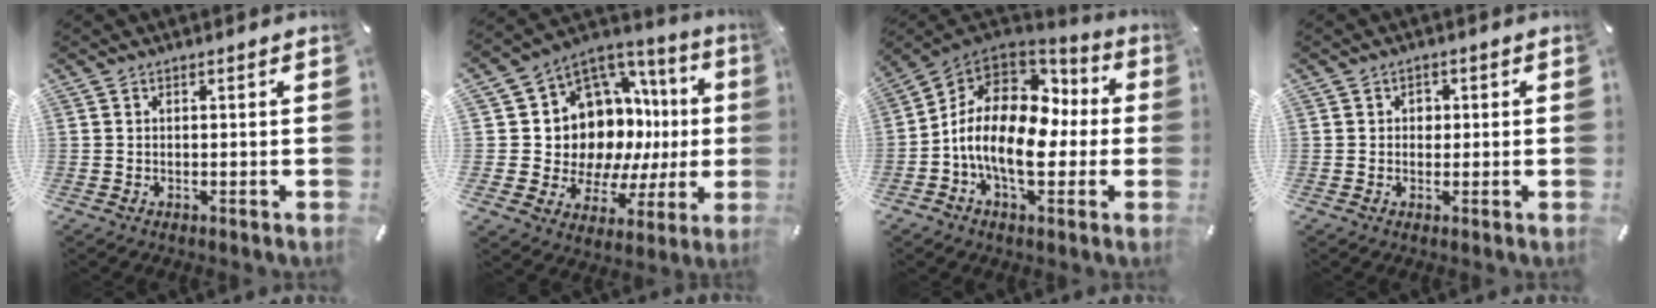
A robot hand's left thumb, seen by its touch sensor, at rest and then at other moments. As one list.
[{"total": 15.1, "force": [3.5, 12.1, 8.3], "torque": [-0.124, -0.070, 0.084]}, {"total": 16.7, "force": [-2.9, 10.5, 12.7], "torque": [-0.247, 0.006, -0.051]}, {"total": 2.0, "force": [0.0, 1.8, 0.9], "torque": [-0.004, 0.000, -0.008]}]